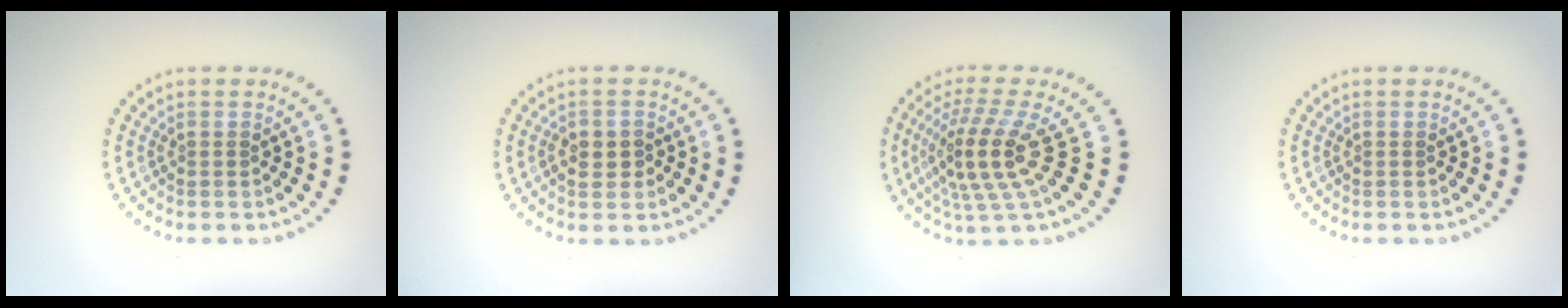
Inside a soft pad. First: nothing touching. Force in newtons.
{"total": 2.1, "press": 2.1, "slide": 0.4}
{"total": 4.8, "press": 3.8, "slide": 3.0}
{"total": 0.0}